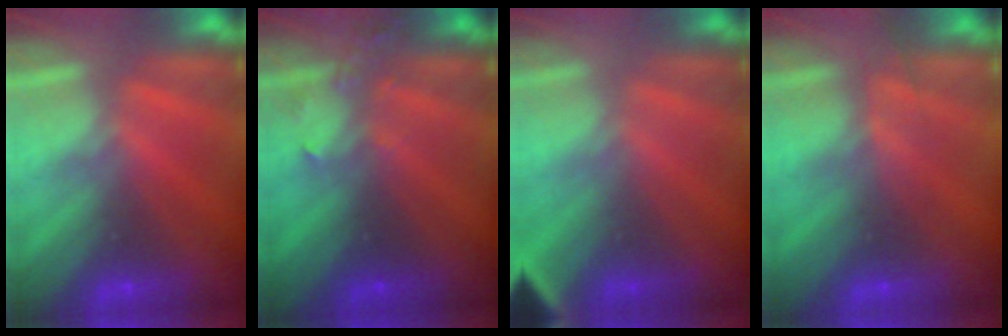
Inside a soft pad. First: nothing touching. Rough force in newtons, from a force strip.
{"total": 3.4}
{"total": 2.8}
{"total": 2.5}